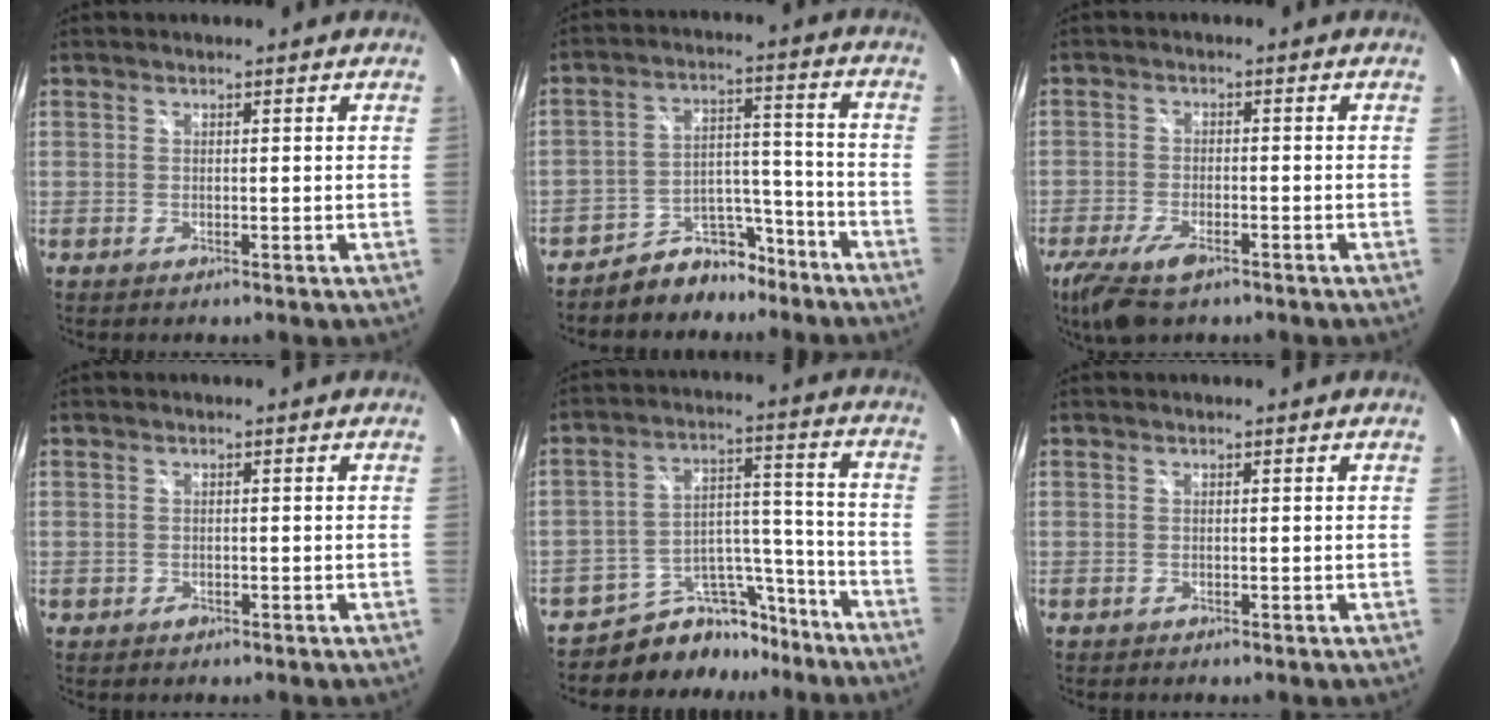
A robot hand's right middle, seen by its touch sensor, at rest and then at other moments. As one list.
[{"total": 9.7, "force": [-8.1, 5.1, 1.8], "torque": [-0.027, 0.047, -0.115]}, {"total": 8.5, "force": [-5.8, 3.4, 5.2], "torque": [-0.135, -0.021, -0.108]}, {"total": 0.8, "force": [-0.5, 0.7, 0.1], "torque": [-0.002, -0.002, -0.008]}, {"total": 12.2, "force": [-10.6, 5.8, 1.8], "torque": [-0.029, 0.059, -0.156]}, {"total": 0.0}]